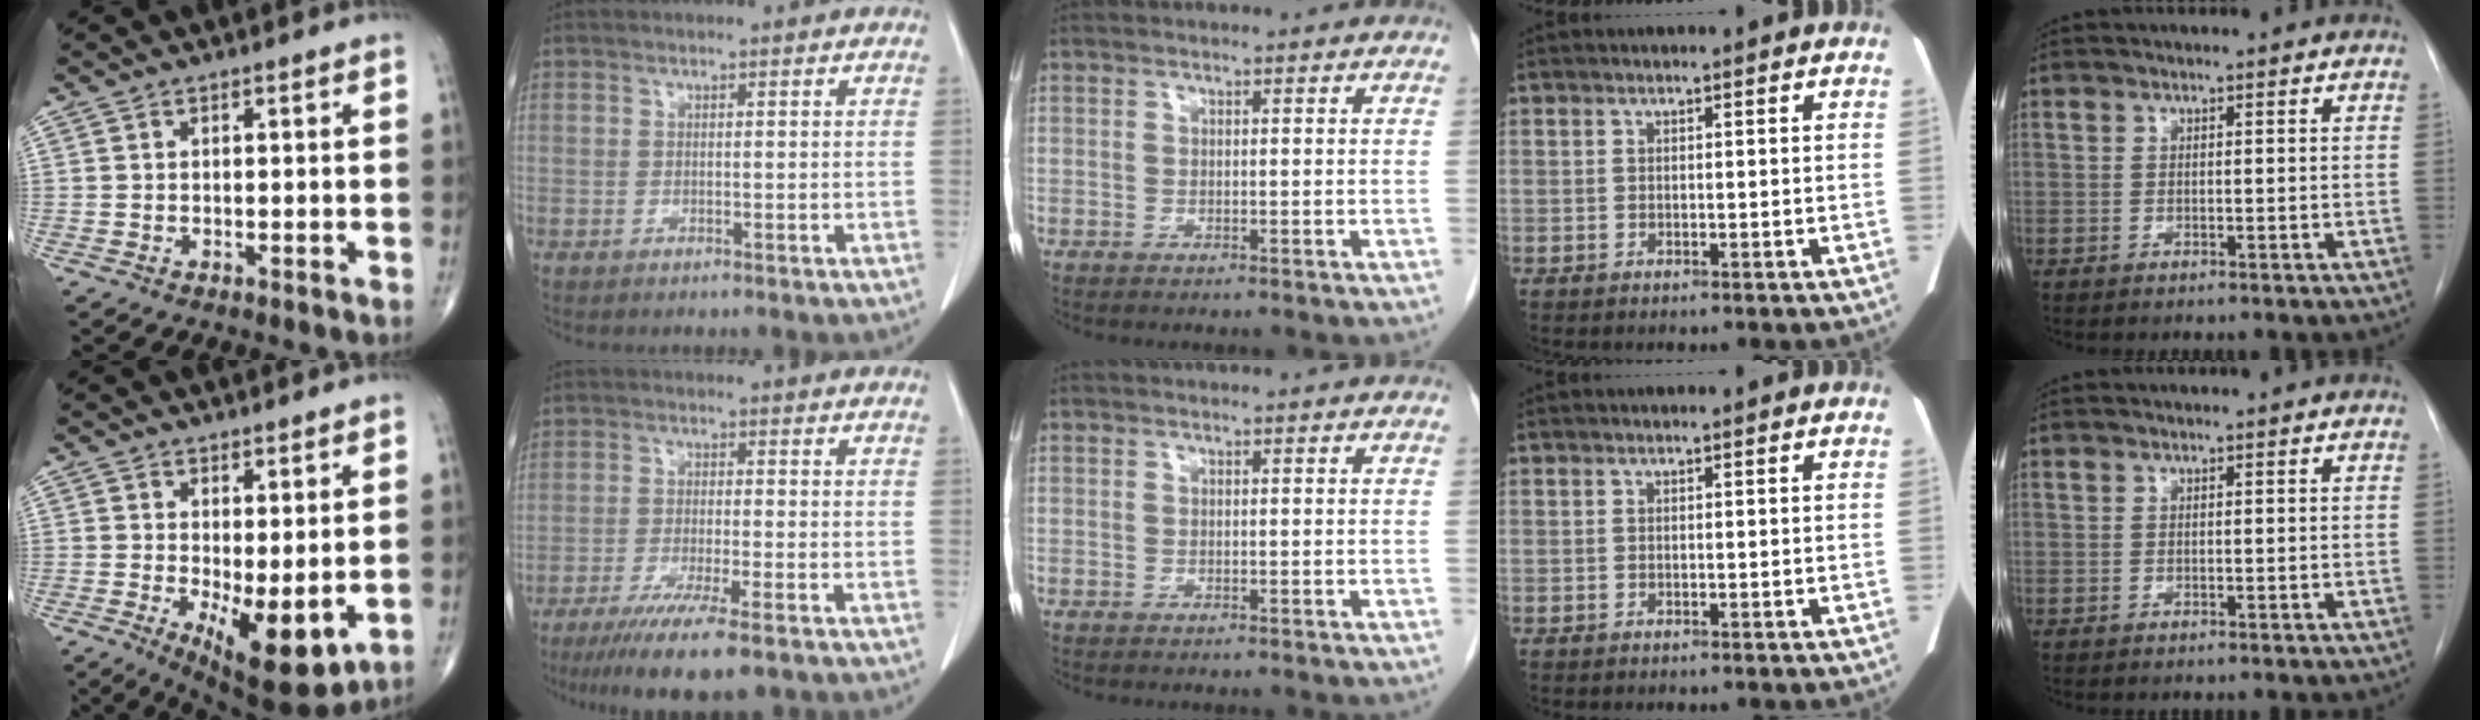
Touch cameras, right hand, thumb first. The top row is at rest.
{"thumb": {"total": 10.6, "force": [-1.6, 4.0, 9.7], "torque": [-0.140, -0.024, -0.009]}, "index": {"total": 11.0, "force": [-7.9, 0.8, 7.6], "torque": [-0.115, -0.025, -0.120]}}